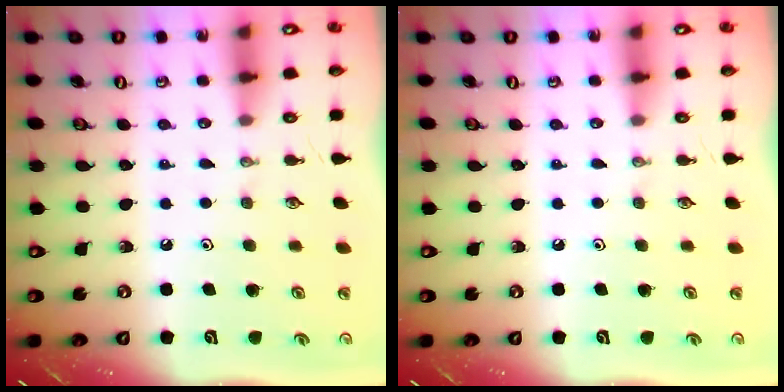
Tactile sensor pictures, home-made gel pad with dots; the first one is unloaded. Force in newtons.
{"total": 0.0}